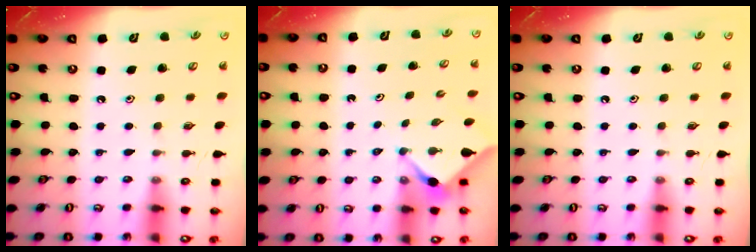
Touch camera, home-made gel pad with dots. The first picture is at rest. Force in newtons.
{"total": 2.9, "press": 2.9, "slide": 0.4}
{"total": 0.0}